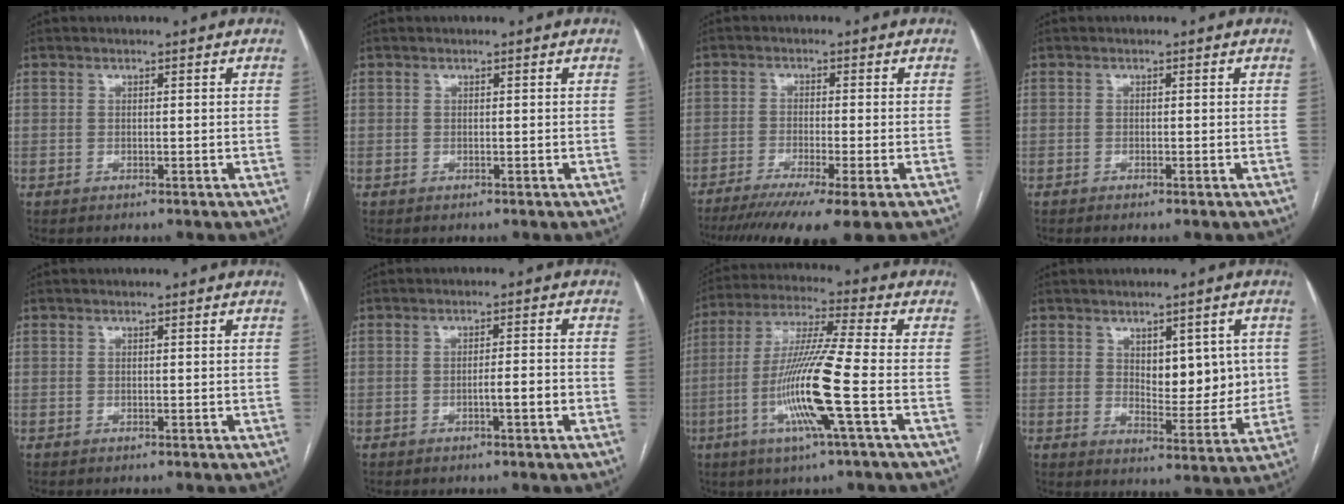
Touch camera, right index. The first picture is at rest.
{"total": 0.0}
{"total": 12.4, "force": [-9.2, -0.3, 8.4], "torque": [-0.128, -0.029, -0.144]}
{"total": 0.9, "force": [-0.6, -0.1, 0.6], "torque": [-0.014, -0.001, -0.010]}
{"total": 0.0}
{"total": 3.2, "force": [-1.2, 0.2, 3.0], "torque": [-0.042, 0.006, -0.018]}
{"total": 14.1, "force": [-4.0, -1.0, 13.4], "torque": [-0.269, -0.010, -0.082]}
{"total": 9.0, "force": [1.7, 3.9, 7.9], "torque": [-0.104, 0.003, 0.034]}